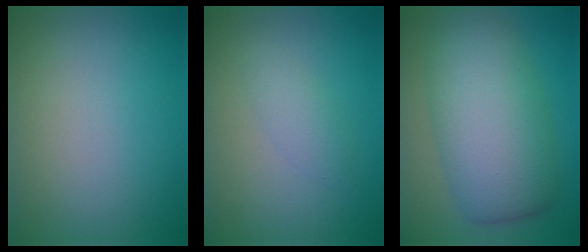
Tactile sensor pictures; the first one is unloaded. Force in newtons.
{"total": 1.5, "press": 1.5, "slide": 0.1}
{"total": 9.0, "press": 9.0, "slide": 0.2}